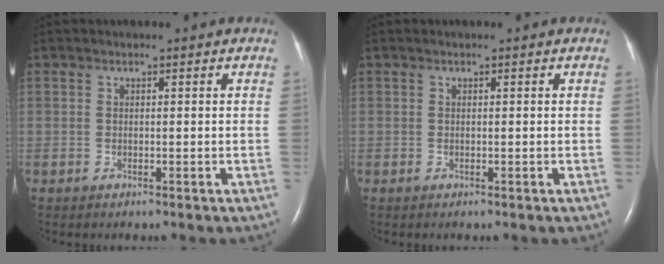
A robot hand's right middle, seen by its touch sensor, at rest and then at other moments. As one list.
[{"total": 0.0}]